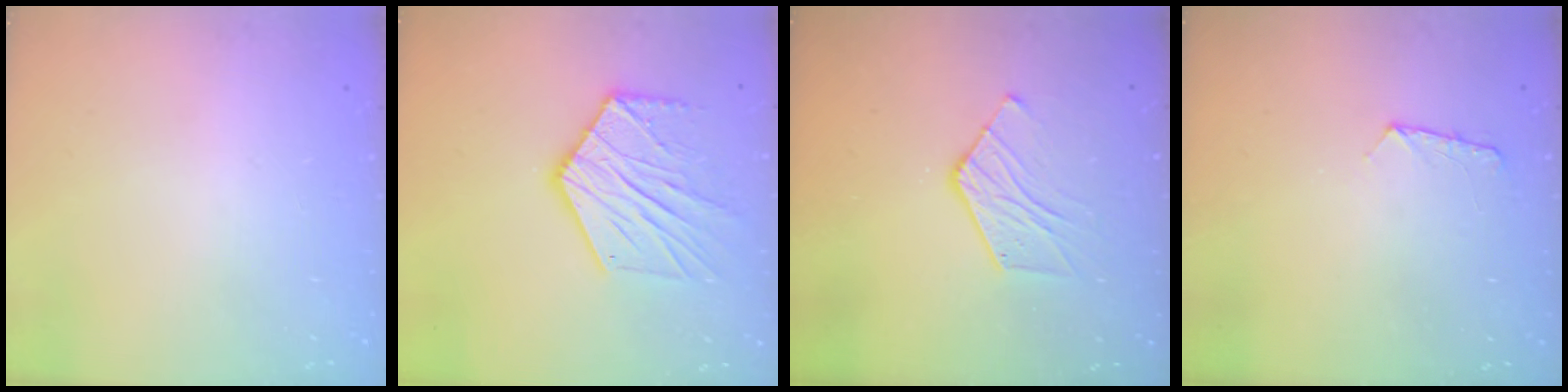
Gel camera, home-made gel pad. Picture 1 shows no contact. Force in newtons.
{"total": 13.6, "press": 13.6, "slide": 1.0}
{"total": 7.9, "press": 7.9, "slide": 0.6}
{"total": 6.7, "press": 6.6, "slide": 0.6}